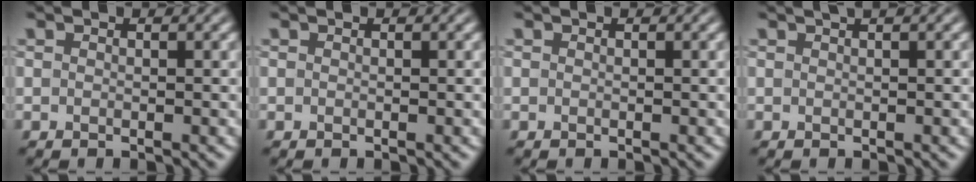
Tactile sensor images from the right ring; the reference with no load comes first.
{"total": 0.0}
{"total": 0.0}
{"total": 0.6, "force": [0.4, 0.1, 0.4], "torque": [-0.009, 0.008, 0.007]}